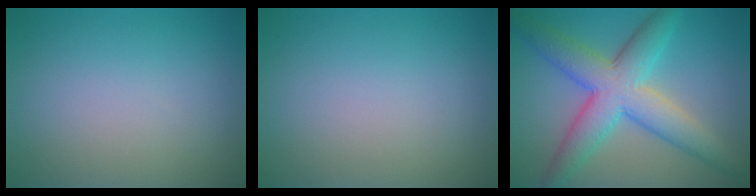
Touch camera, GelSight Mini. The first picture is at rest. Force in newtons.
{"total": 0.0}
{"total": 7.8, "press": 7.8, "slide": 0.2}